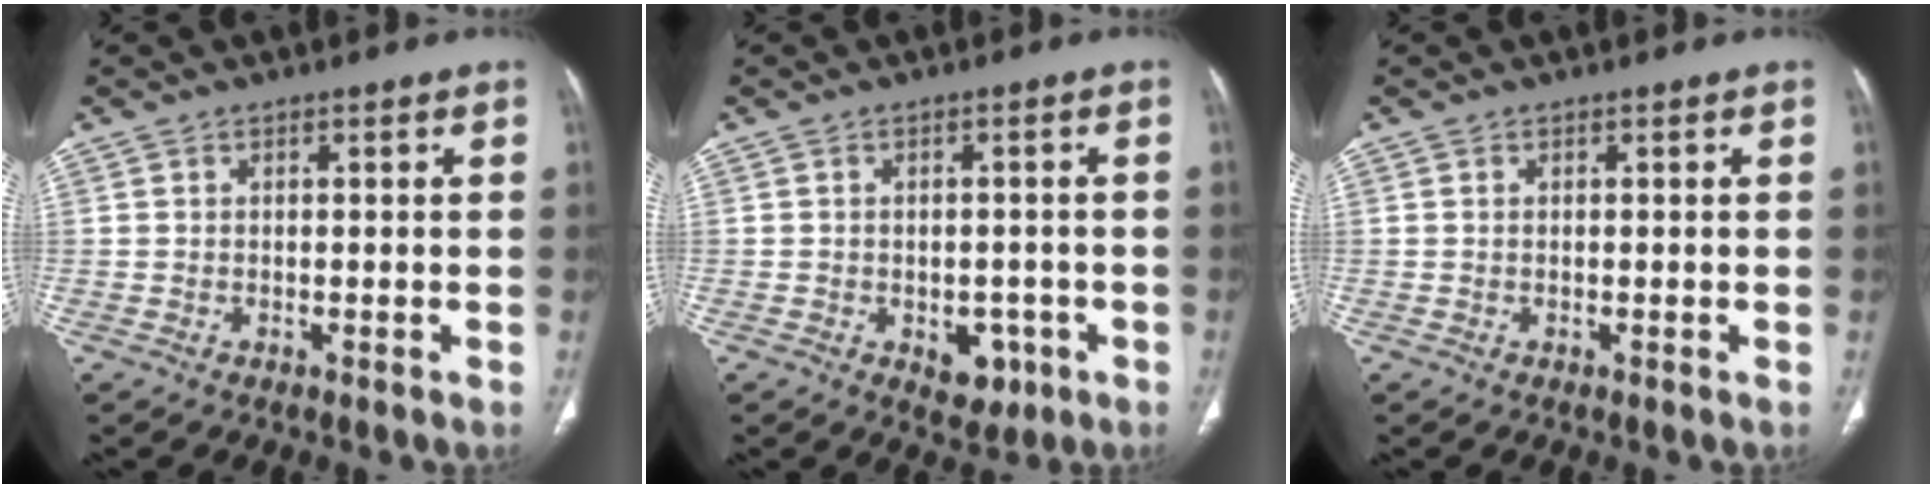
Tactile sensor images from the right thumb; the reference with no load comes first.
{"total": 5.2, "force": [-2.0, 3.5, 3.3], "torque": [-0.020, 0.008, -0.016]}
{"total": 0.0}